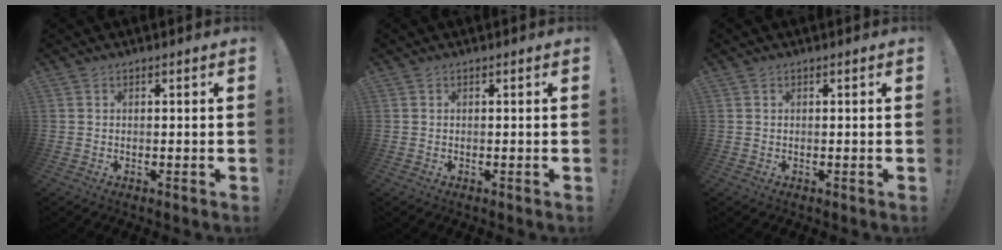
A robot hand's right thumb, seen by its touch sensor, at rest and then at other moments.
{"total": 0.0}
{"total": 0.0}